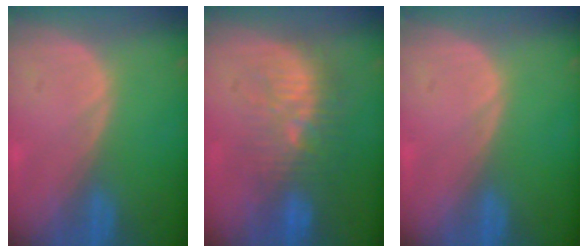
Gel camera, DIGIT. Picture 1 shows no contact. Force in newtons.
{"total": 9.5, "press": 9.1, "slide": 2.7}
{"total": 0.0}